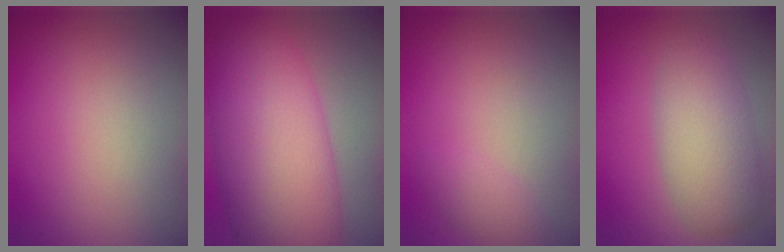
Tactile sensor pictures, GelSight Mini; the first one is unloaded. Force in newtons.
{"total": 10.7, "press": 10.7, "slide": 0.4}
{"total": 1.2, "press": 1.2, "slide": 0.1}
{"total": 4.7, "press": 4.7, "slide": 0.2}